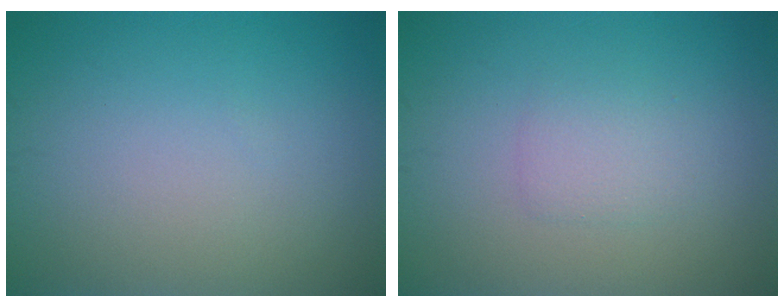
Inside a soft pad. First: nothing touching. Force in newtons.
{"total": 1.6, "press": 1.6, "slide": 0.1}